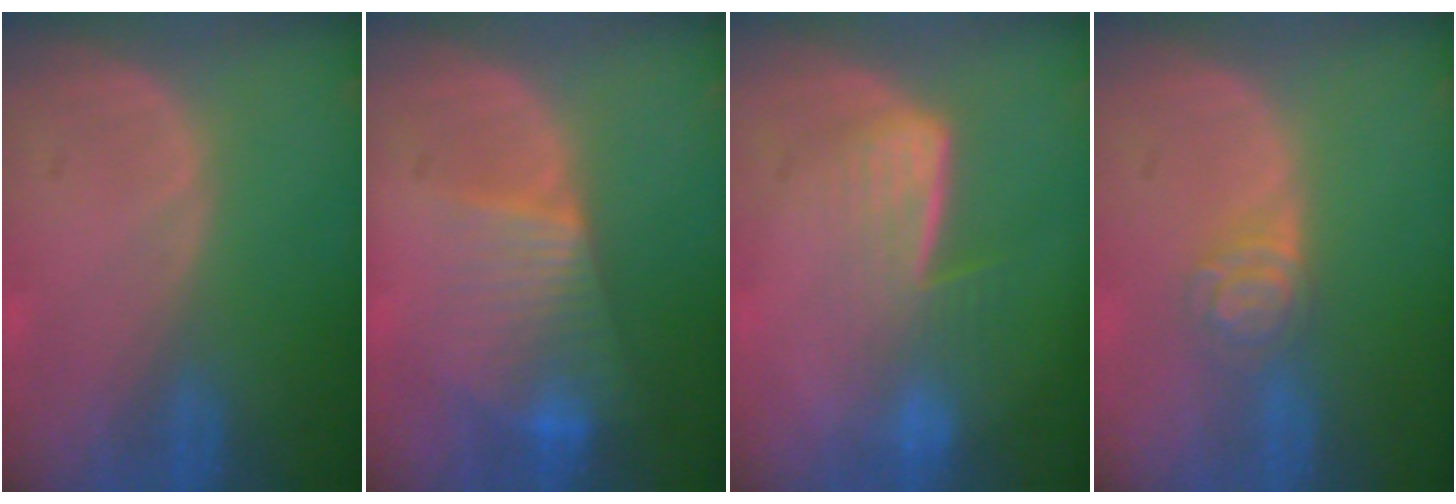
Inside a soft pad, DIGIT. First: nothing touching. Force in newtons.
{"total": 7.9, "press": 6.8, "slide": 4.0}
{"total": 6.9, "press": 5.8, "slide": 3.7}
{"total": 4.3, "press": 3.9, "slide": 1.8}